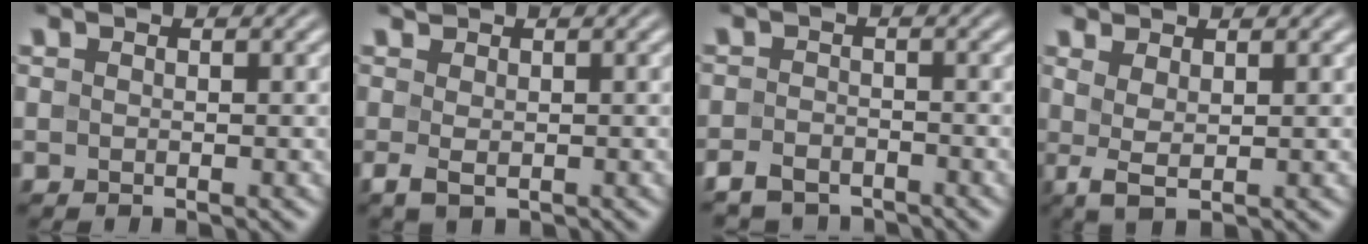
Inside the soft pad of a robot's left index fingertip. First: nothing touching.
{"total": 2.1, "force": [-0.1, 1.5, 1.5], "torque": [-0.034, -0.002, -0.003]}
{"total": 3.1, "force": [-2.5, 1.5, 0.9], "torque": [-0.012, -0.002, -0.052]}
{"total": 2.4, "force": [0.9, 0.7, 2.1], "torque": [-0.045, -0.001, 0.021]}